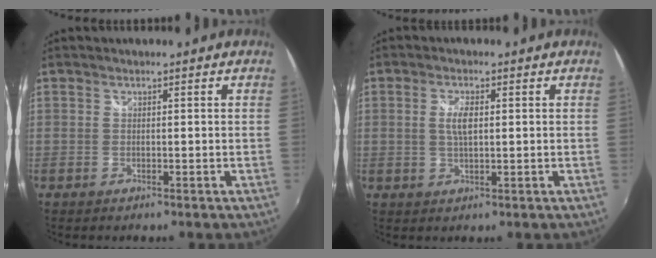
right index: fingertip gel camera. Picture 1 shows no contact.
{"total": 3.5, "force": [0.5, 1.2, 3.2], "torque": [-0.060, 0.000, 0.009]}